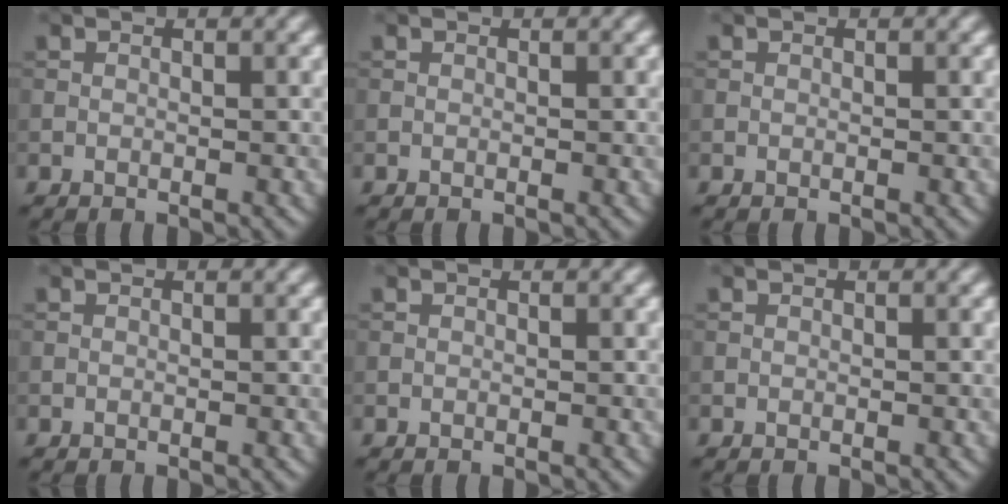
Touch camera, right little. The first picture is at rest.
{"total": 0.0}
{"total": 0.0}
{"total": 0.0}
{"total": 0.0}
{"total": 0.0}